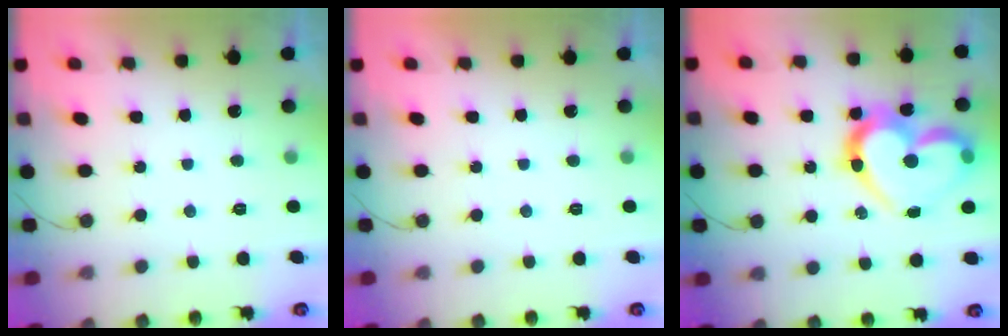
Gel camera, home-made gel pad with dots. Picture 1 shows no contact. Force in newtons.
{"total": 1.7, "press": 1.7, "slide": 0.1}
{"total": 18.1, "press": 18.0, "slide": 1.8}